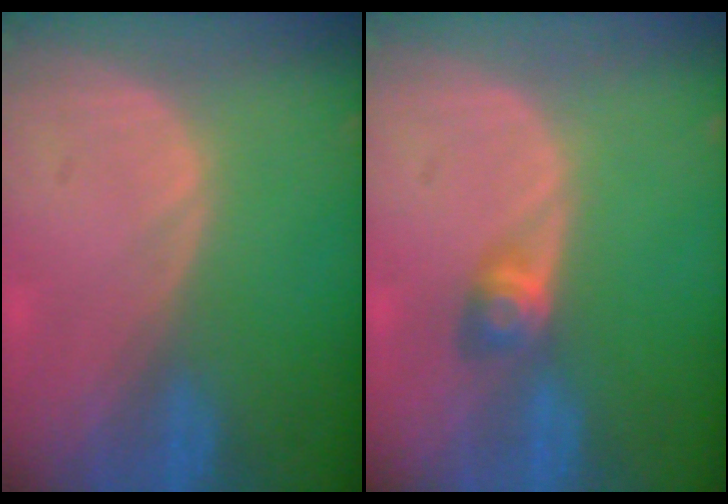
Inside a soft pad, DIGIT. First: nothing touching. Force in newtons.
{"total": 2.9, "press": 2.6, "slide": 1.4}